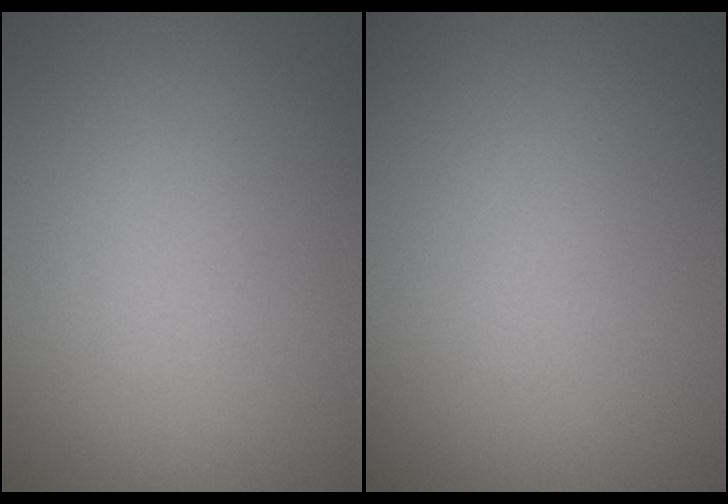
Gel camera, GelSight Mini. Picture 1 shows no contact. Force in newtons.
{"total": 0.0}